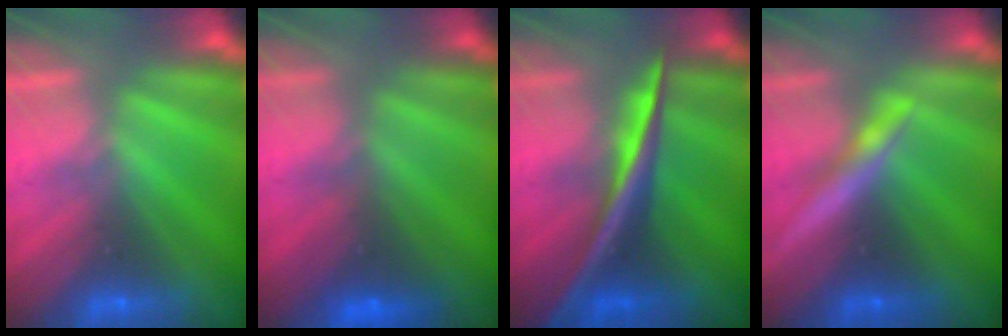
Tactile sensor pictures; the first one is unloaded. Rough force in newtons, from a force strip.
{"total": 9.6}
{"total": 2.6}
{"total": 3.3}